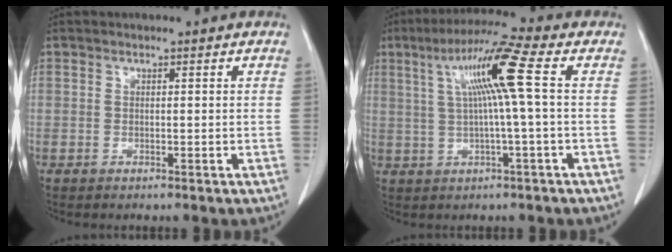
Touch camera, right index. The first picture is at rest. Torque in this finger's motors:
{"motor_torque": [1.05, 0.13, 0.53, 0.15]}